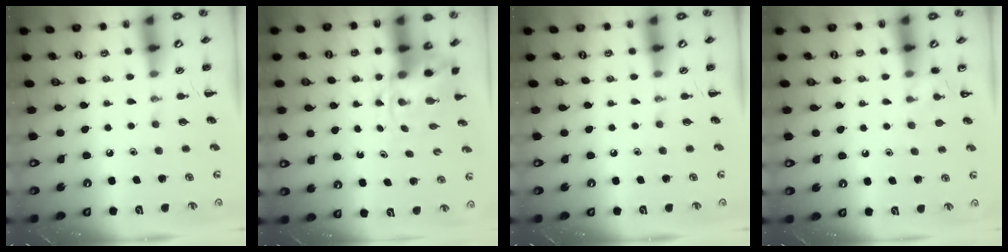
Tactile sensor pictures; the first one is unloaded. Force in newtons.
{"total": 4.3, "press": 4.3, "slide": 0.5}
{"total": 0.0}
{"total": 3.7, "press": 3.5, "slide": 1.4}